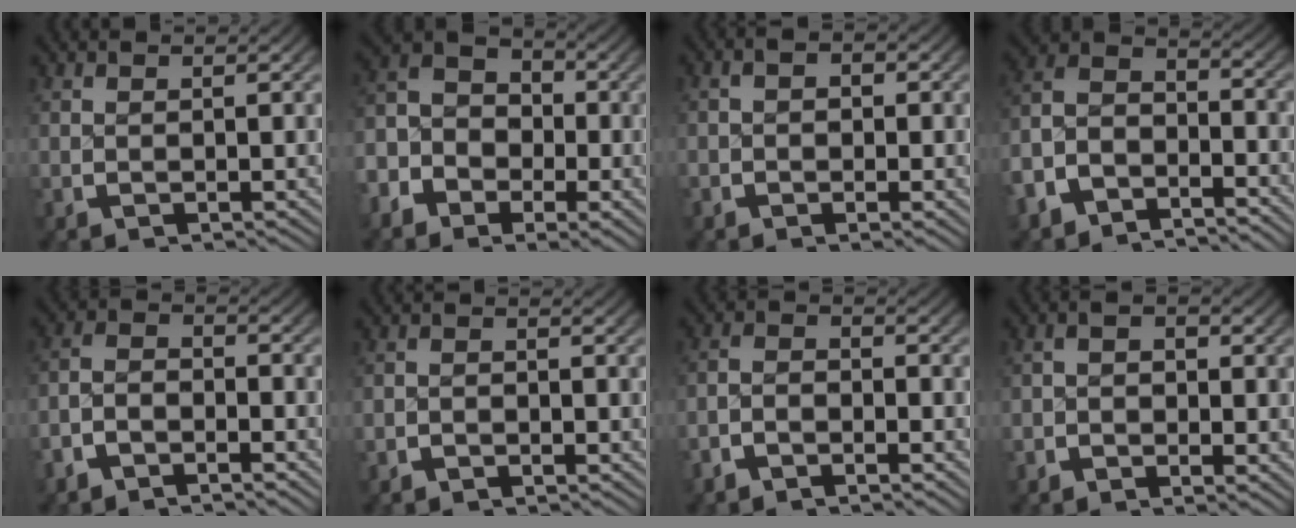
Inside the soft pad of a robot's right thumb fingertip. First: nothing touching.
{"total": 9.6, "force": [0.0, 7.8, 5.7], "torque": [-0.101, 0.003, -0.019]}
{"total": 1.6, "force": [-0.3, 1.1, 1.2], "torque": [-0.019, -0.001, -0.009]}
{"total": 8.7, "force": [-3.2, 6.7, 4.6], "torque": [-0.103, -0.015, -0.064]}
{"total": 3.7, "force": [-2.4, 2.2, 1.7], "torque": [-0.035, -0.004, -0.047]}
{"total": 1.3, "force": [-1.2, 0.4, 0.1], "torque": [0.004, 0.002, -0.026]}
{"total": 2.4, "force": [-1.9, 1.1, 0.8], "torque": [-0.010, 0.000, -0.042]}
{"total": 2.0, "force": [-1.0, 1.2, 1.2], "torque": [-0.013, 0.000, -0.023]}